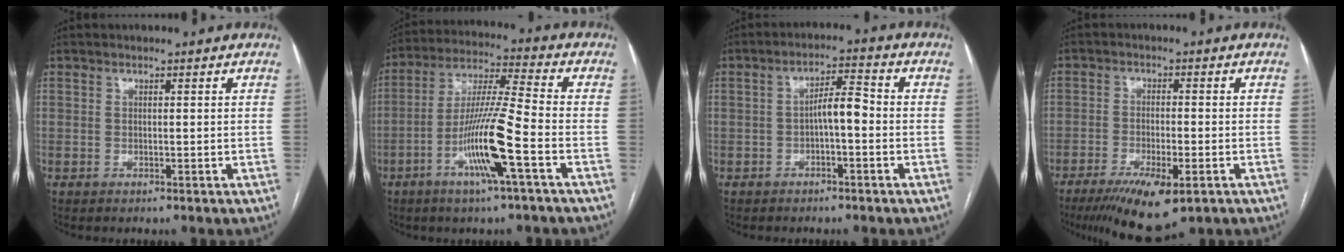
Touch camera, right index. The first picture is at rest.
{"total": 12.7, "force": [-5.0, -0.3, 11.7], "torque": [-0.229, -0.004, -0.096]}
{"total": 4.5, "force": [-0.9, 1.2, 4.3], "torque": [-0.070, 0.019, -0.012]}
{"total": 10.5, "force": [-6.2, 2.6, 8.1], "torque": [-0.136, -0.022, -0.095]}